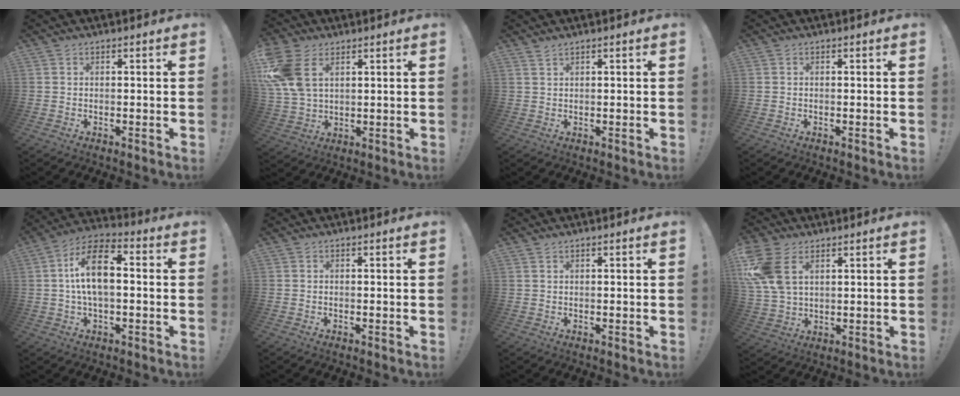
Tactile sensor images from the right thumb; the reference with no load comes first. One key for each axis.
{"total": 12.2, "fx": 4.7, "fy": 7.9, "fz": 8.0, "tx": -0.150, "ty": -0.010, "tz": 0.092}
{"total": 1.5, "fx": 1.3, "fy": 0.2, "fz": 0.7, "tx": -0.016, "ty": -0.003, "tz": 0.025}
{"total": 0.0}
{"total": 13.8, "fx": 1.2, "fy": 7.1, "fz": 11.8, "tx": -0.215, "ty": 0.019, "tz": 0.023}
{"total": 0.0}
{"total": 0.8, "fx": 0.7, "fy": 0.3, "fz": 0.4, "tx": -0.009, "ty": 0.000, "tz": 0.013}
{"total": 11.3, "fx": 4.4, "fy": 7.1, "fz": 7.6, "tx": -0.143, "ty": -0.012, "tz": 0.086}